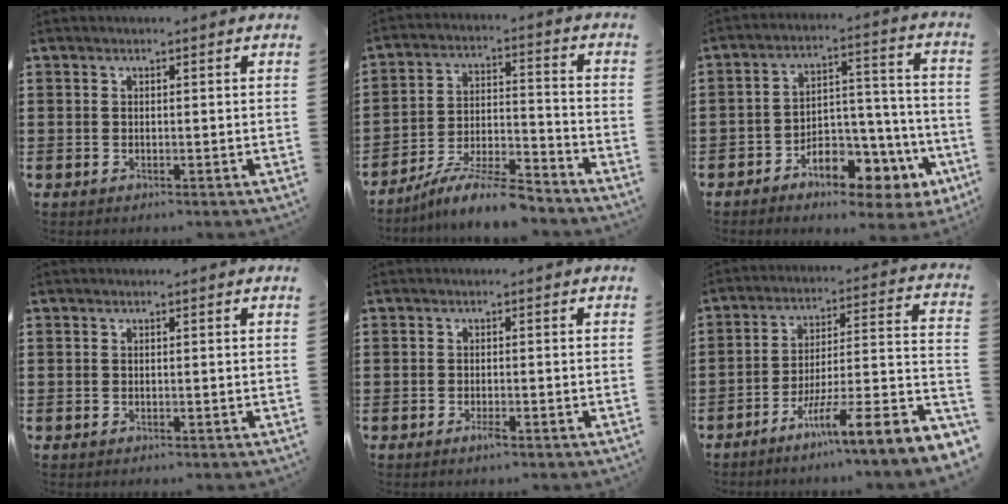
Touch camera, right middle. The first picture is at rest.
{"total": 8.7, "force": [-7.9, 0.5, 3.6], "torque": [-0.065, 0.009, -0.150]}
{"total": 8.5, "force": [-5.9, 4.3, 4.4], "torque": [-0.069, 0.024, -0.102]}
{"total": 0.0}
{"total": 1.4, "force": [-0.8, 0.2, 1.1], "torque": [-0.021, -0.002, -0.014]}
{"total": 7.5, "force": [-4.8, -0.7, 5.7], "torque": [-0.092, -0.032, -0.099]}